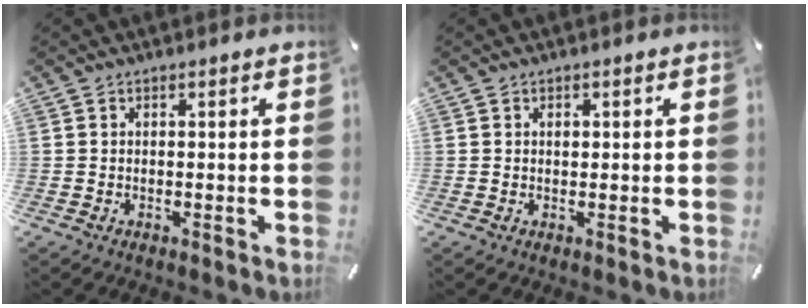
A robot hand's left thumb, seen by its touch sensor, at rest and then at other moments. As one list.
[{"total": 0.7, "force": [0.2, 0.6, 0.4], "torque": [0.000, -0.003, 0.002]}]